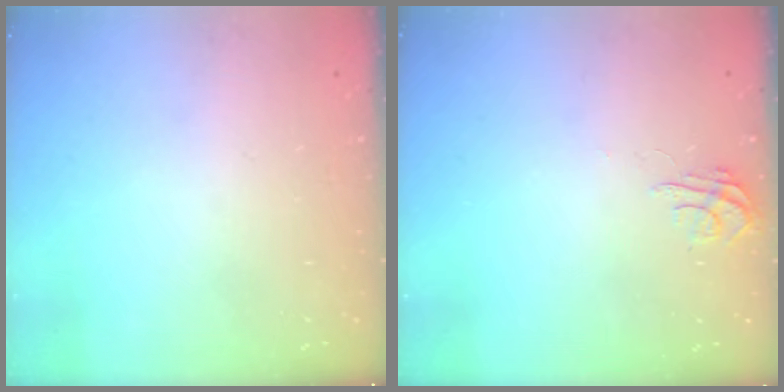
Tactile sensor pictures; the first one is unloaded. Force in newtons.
{"total": 3.9, "press": 3.8, "slide": 0.3}